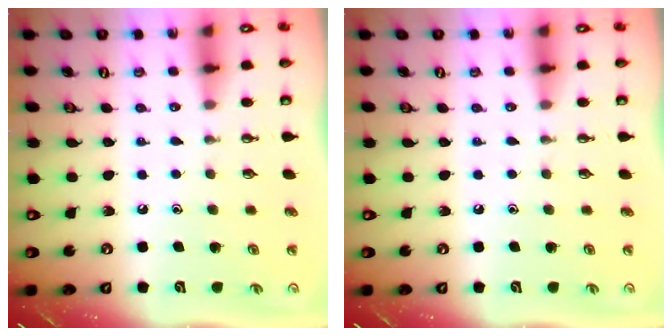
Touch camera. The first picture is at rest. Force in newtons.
{"total": 0.0}